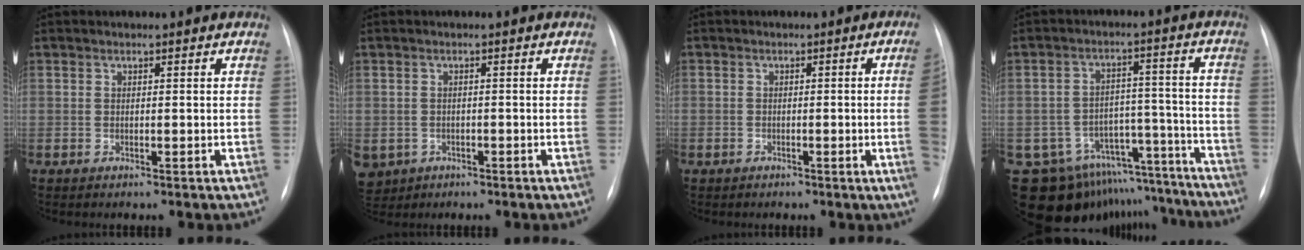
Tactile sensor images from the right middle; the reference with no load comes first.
{"total": 6.9, "force": [-3.3, 5.8, 1.9], "torque": [-0.056, 0.003, -0.045]}
{"total": 4.0, "force": [-0.8, -0.7, 3.9], "torque": [-0.045, -0.001, -0.014]}
{"total": 19.5, "force": [-17.1, 8.5, 3.7], "torque": [-0.051, 0.060, -0.223]}